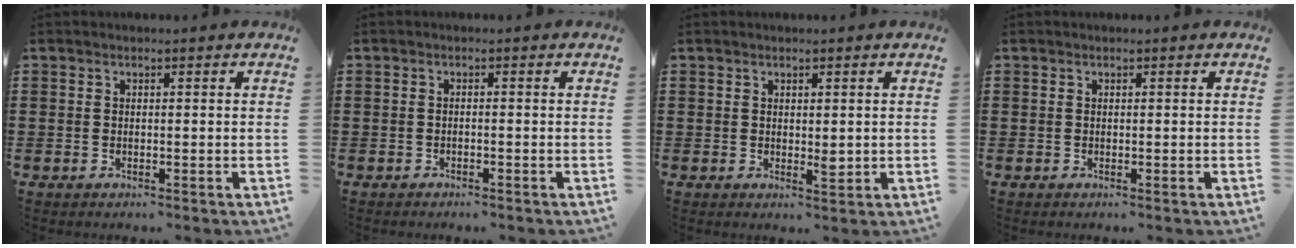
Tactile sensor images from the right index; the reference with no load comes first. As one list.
[{"total": 0.8, "force": [-0.7, 0.0, 0.2], "torque": [-0.005, -0.001, -0.015]}, {"total": 1.6, "force": [0.2, 0.8, 1.3], "torque": [-0.024, 0.000, 0.005]}, {"total": 0.0}]